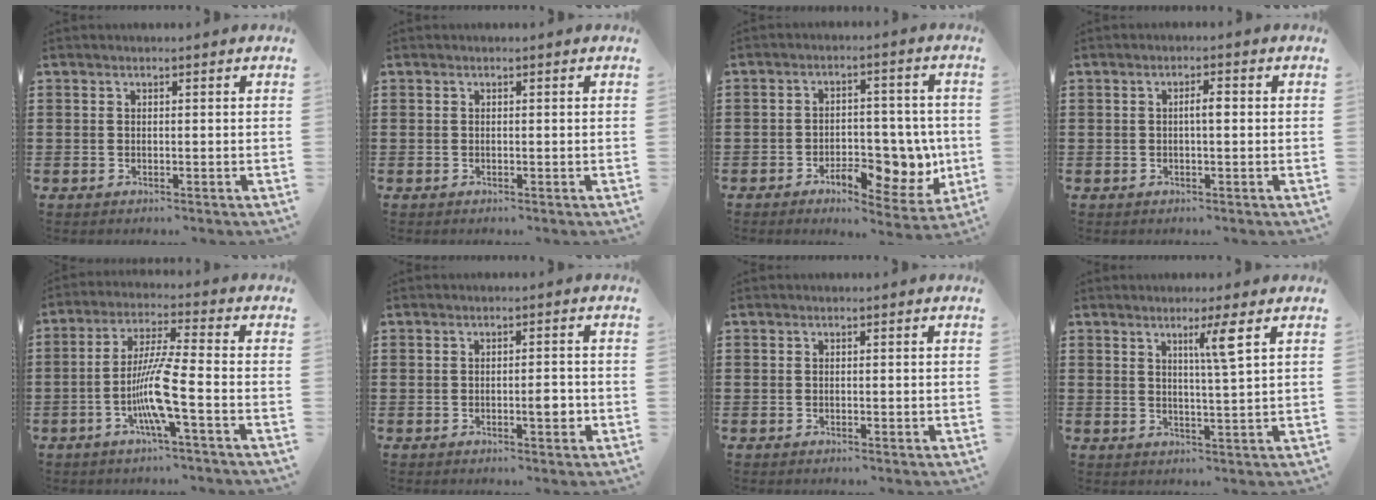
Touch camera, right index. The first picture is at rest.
{"total": 0.0}
{"total": 8.7, "force": [-2.9, 5.0, 6.4], "torque": [-0.072, 0.004, -0.047]}
{"total": 2.1, "force": [0.0, 0.5, 2.0], "torque": [-0.038, 0.002, -0.002]}
{"total": 8.5, "force": [-3.0, 0.1, 8.0], "torque": [-0.168, -0.017, -0.065]}
{"total": 3.1, "force": [-0.8, 0.8, 2.8], "torque": [-0.038, 0.000, -0.016]}
{"total": 0.0}
{"total": 4.7, "force": [2.2, -0.5, 4.1], "torque": [-0.070, -0.011, 0.030]}